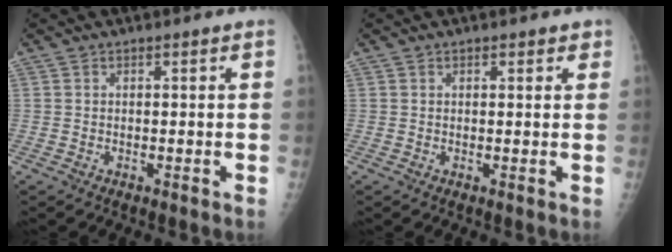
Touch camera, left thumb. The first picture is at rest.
{"total": 1.6, "force": [1.0, 0.9, 0.9], "torque": [0.002, -0.002, 0.009]}